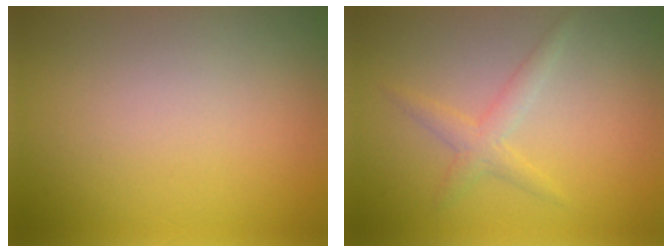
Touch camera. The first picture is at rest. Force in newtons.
{"total": 1.4, "press": 1.4, "slide": 0.0}